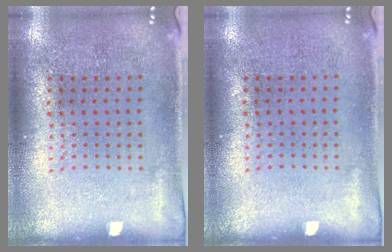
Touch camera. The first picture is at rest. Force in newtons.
{"total": 0.0}